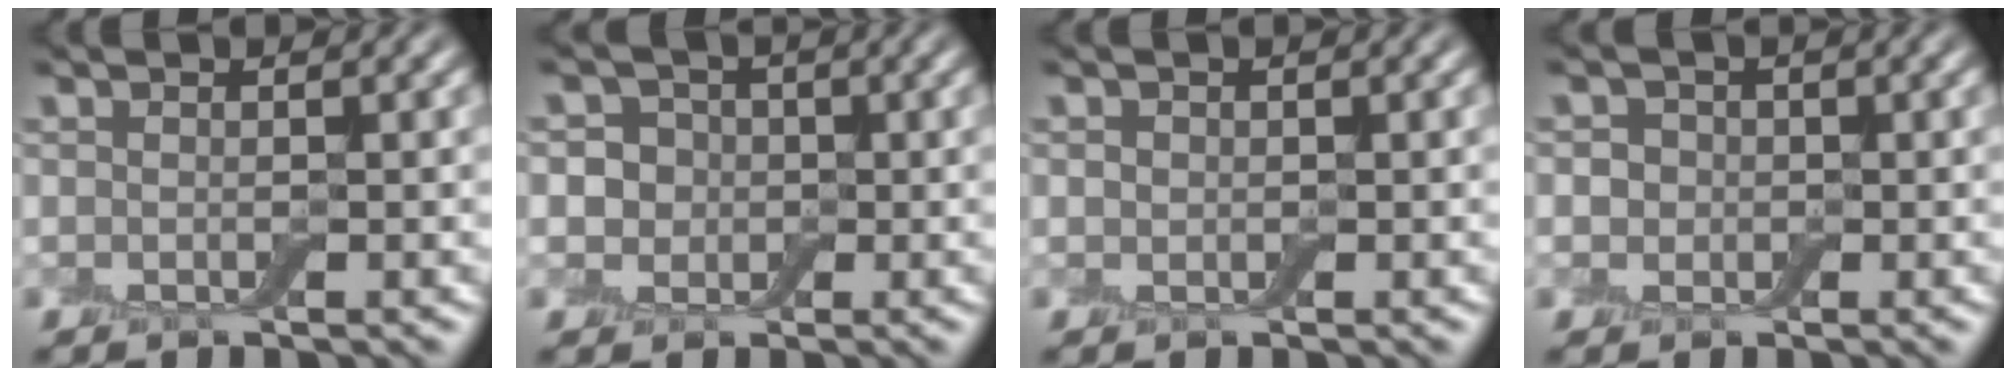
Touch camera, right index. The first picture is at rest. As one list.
[{"total": 3.8, "force": [0.4, 3.5, 1.5], "torque": [-0.002, 0.017, -0.013]}, {"total": 0.6, "force": [0.1, 0.6, 0.1], "torque": [0.000, 0.001, -0.001]}, {"total": 2.7, "force": [0.6, 2.4, 1.1], "torque": [-0.003, 0.015, -0.010]}]